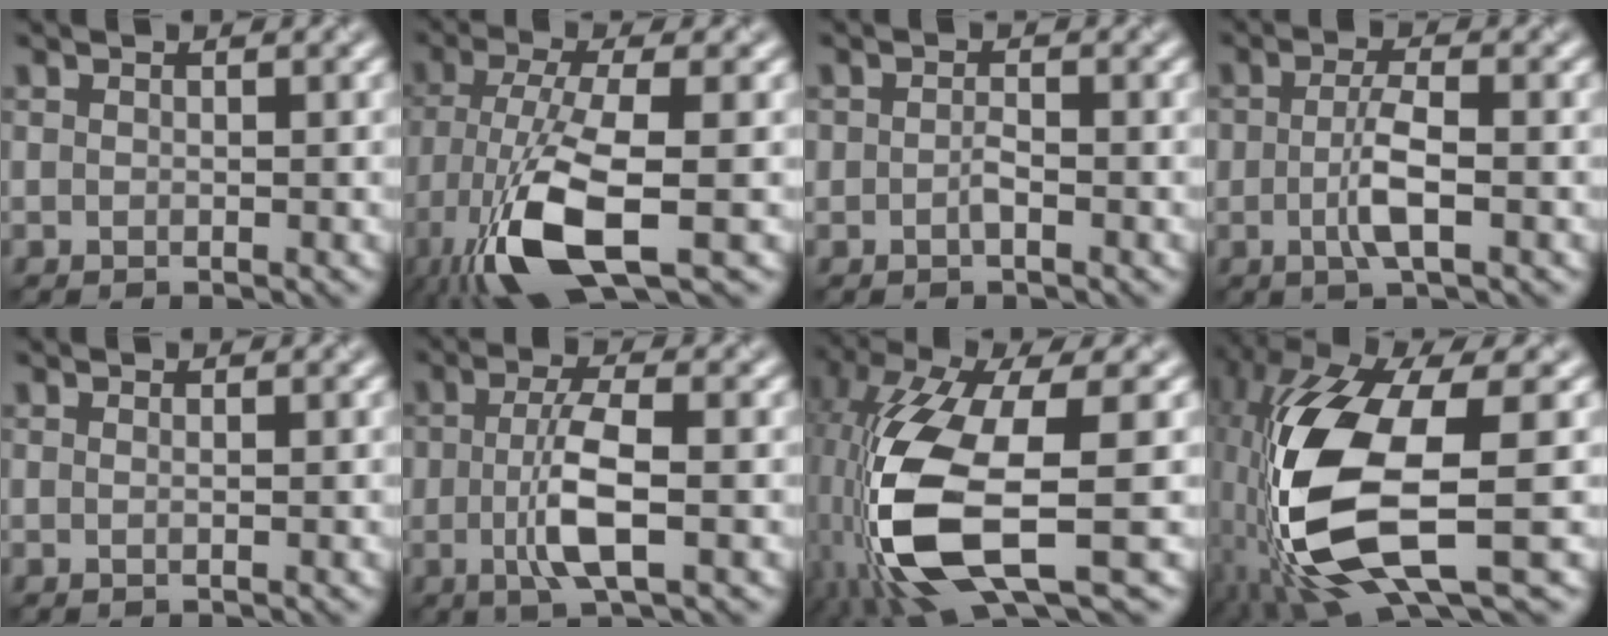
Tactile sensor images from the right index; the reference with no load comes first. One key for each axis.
{"total": 10.0, "fx": -4.6, "fy": 2.8, "fz": 8.4, "tx": -0.182, "ty": -0.009, "tz": -0.092}
{"total": 1.0, "fx": -0.5, "fy": 0.4, "fz": 0.8, "tx": -0.015, "ty": 0.001, "tz": -0.008}
{"total": 3.3, "fx": -0.6, "fy": 0.9, "fz": 3.1, "tx": -0.065, "ty": -0.001, "tz": -0.014}
{"total": 0.6, "fx": 0.1, "fy": 0.2, "fz": 0.5, "tx": -0.005, "ty": 0.001, "tz": -0.002}
{"total": 5.1, "fx": -0.6, "fy": 1.5, "fz": 4.8, "tx": -0.101, "ty": 0.001, "tz": -0.015}
{"total": 12.6, "fx": -3.6, "fy": 5.0, "fz": 11.0, "tx": -0.252, "ty": -0.027, "tz": -0.067}
{"total": 13.8, "fx": -2.6, "fy": 5.4, "fz": 12.4, "tx": -0.278, "ty": -0.024, "tz": -0.044}